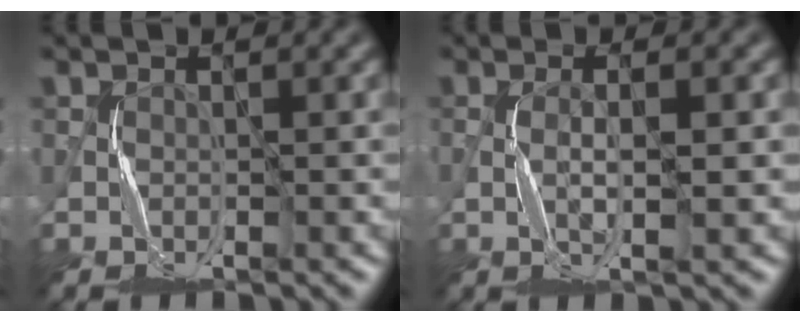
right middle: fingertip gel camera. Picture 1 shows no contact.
{"total": 2.2, "force": [-0.1, 0.0, 2.2], "torque": [-0.048, -0.001, -0.001]}